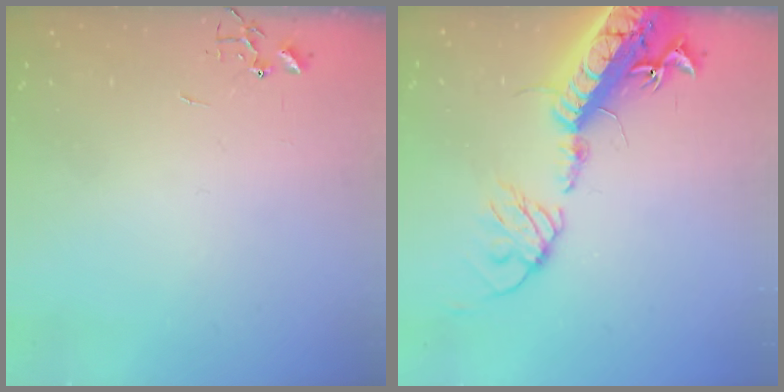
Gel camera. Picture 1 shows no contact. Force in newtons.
{"total": 23.1, "press": 22.6, "slide": 4.7}